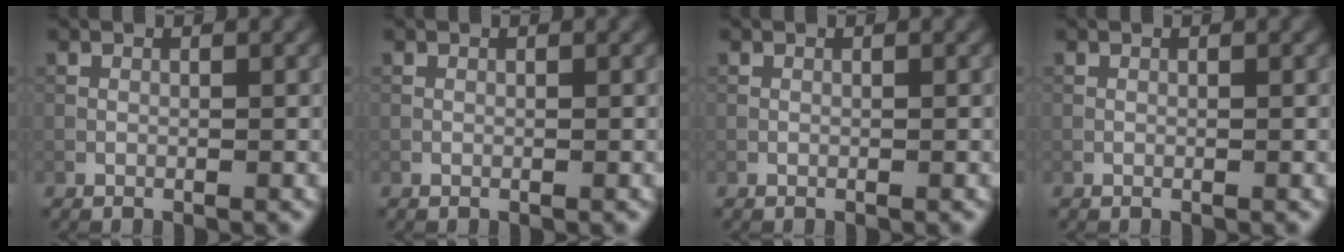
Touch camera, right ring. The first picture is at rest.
{"total": 0.0}
{"total": 0.0}
{"total": 0.0}